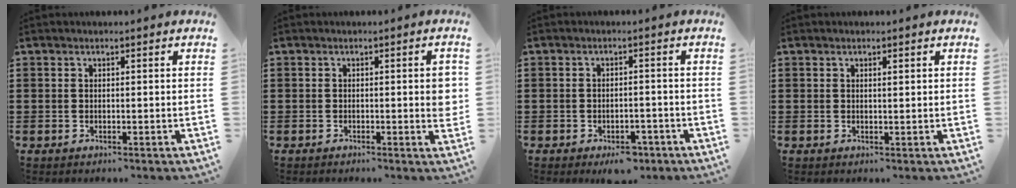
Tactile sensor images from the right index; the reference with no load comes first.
{"total": 3.7, "force": [-0.3, 0.7, 3.6], "torque": [-0.043, -0.007, -0.009]}
{"total": 2.9, "force": [-2.4, 1.1, 1.4], "torque": [-0.024, 0.007, -0.045]}
{"total": 0.7, "force": [0.3, 0.2, 0.6], "torque": [-0.012, 0.003, 0.005]}